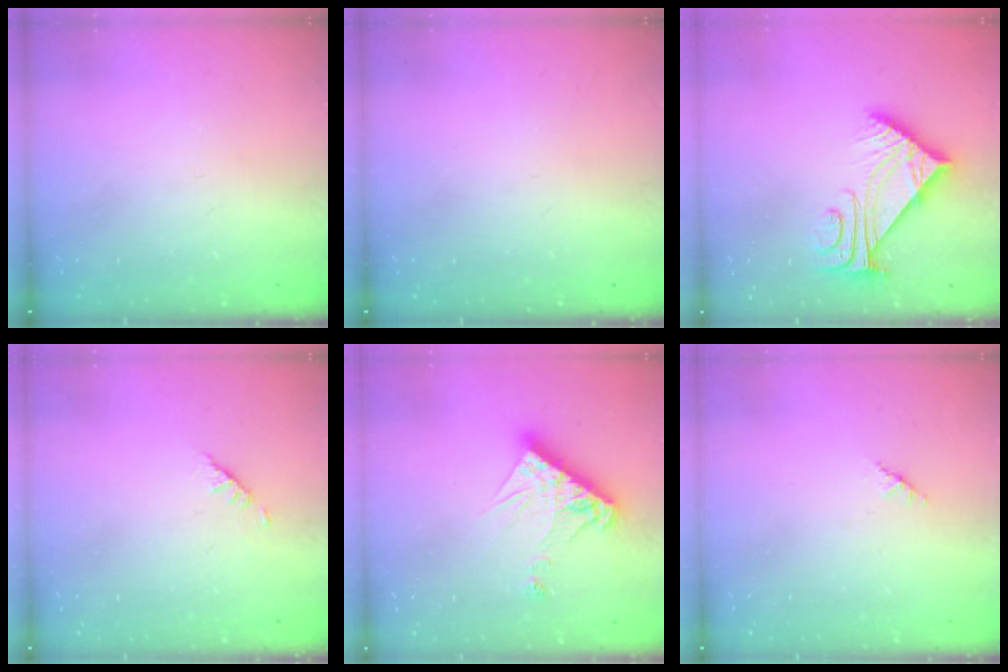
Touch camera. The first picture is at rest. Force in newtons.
{"total": 0.0}
{"total": 7.5, "press": 7.4, "slide": 0.8}
{"total": 1.9, "press": 1.8, "slide": 0.5}
{"total": 11.6, "press": 11.6, "slide": 1.0}
{"total": 1.4, "press": 1.3, "slide": 0.4}